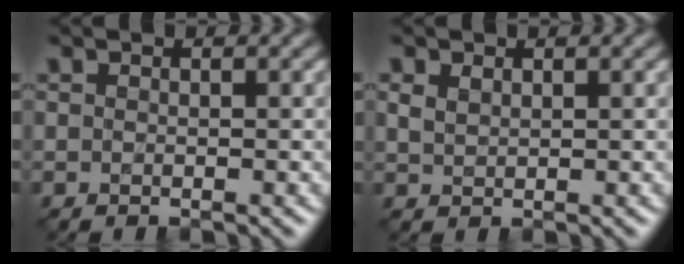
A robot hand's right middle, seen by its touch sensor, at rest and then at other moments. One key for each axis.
{"total": 1.3, "fx": 0.8, "fy": 0.8, "fz": 0.7, "tx": -0.018, "ty": 0.000, "tz": 0.019}